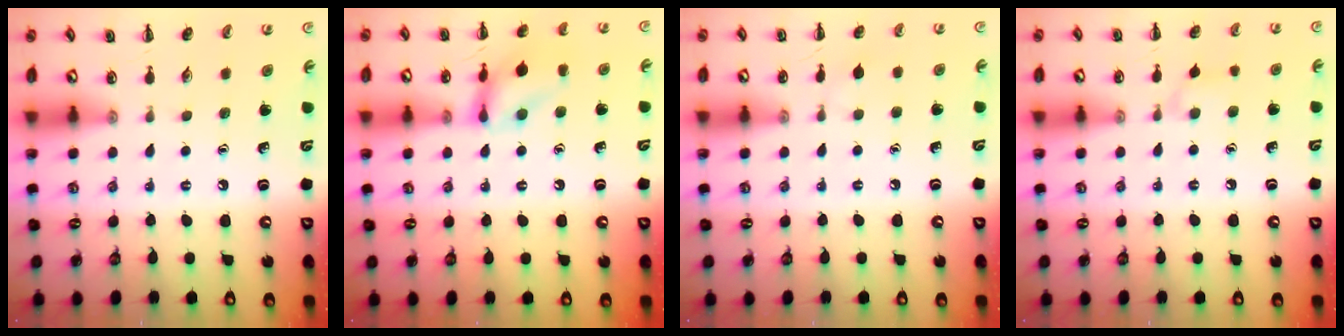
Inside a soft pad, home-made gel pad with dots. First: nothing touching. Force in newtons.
{"total": 12.6, "press": 12.5, "slide": 1.2}
{"total": 3.9, "press": 3.8, "slide": 0.9}
{"total": 5.0, "press": 4.7, "slide": 1.7}